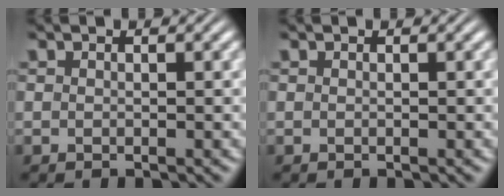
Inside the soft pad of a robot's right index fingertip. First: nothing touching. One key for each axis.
{"total": 0.0}